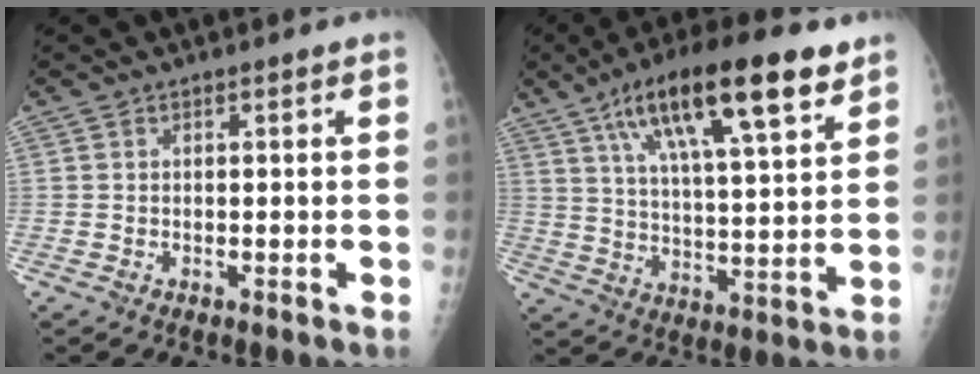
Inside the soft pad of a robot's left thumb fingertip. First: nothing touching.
{"total": 20.5, "force": [11.0, 5.0, 16.6], "torque": [-0.261, -0.015, 0.182]}